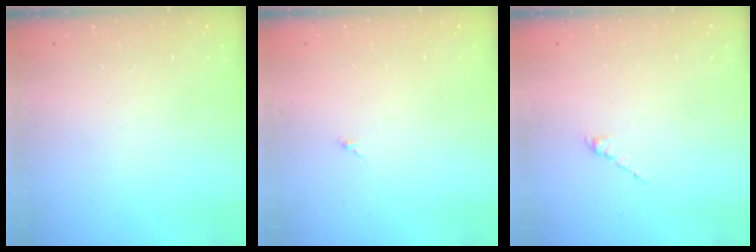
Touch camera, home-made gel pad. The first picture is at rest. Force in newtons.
{"total": 0.0}
{"total": 1.3, "press": 1.2, "slide": 0.5}